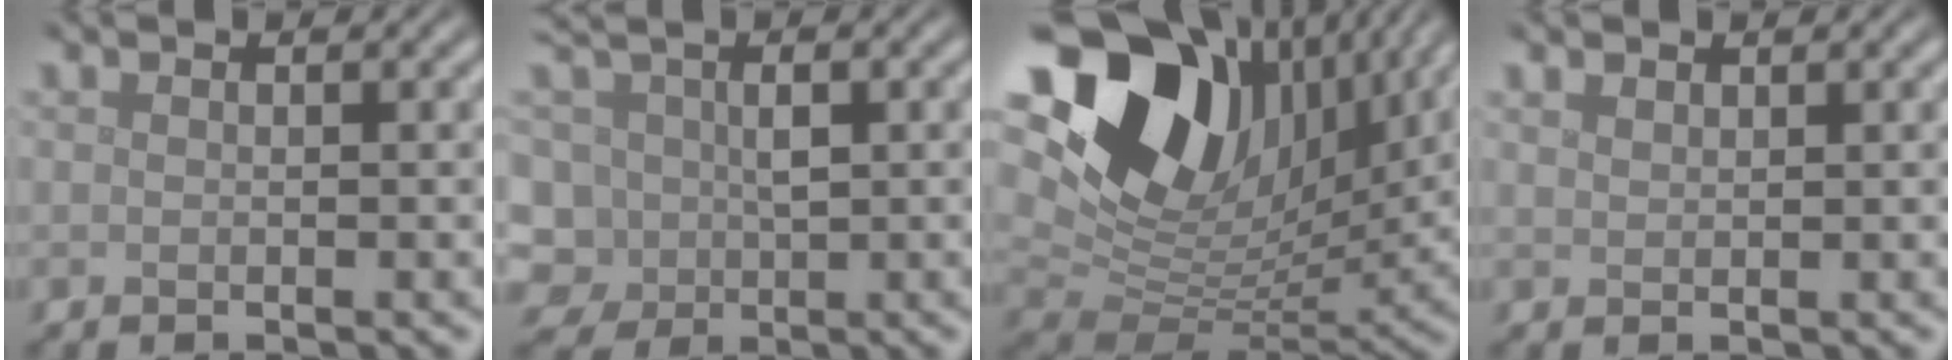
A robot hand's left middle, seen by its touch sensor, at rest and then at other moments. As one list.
[{"total": 4.9, "force": [-0.3, 3.9, 3.0], "torque": [-0.055, 0.006, -0.004]}, {"total": 18.5, "force": [7.8, 12.2, 11.5], "torque": [-0.233, 0.016, 0.155]}, {"total": 1.0, "force": [0.9, 0.4, 0.2], "torque": [-0.009, 0.001, 0.022]}]